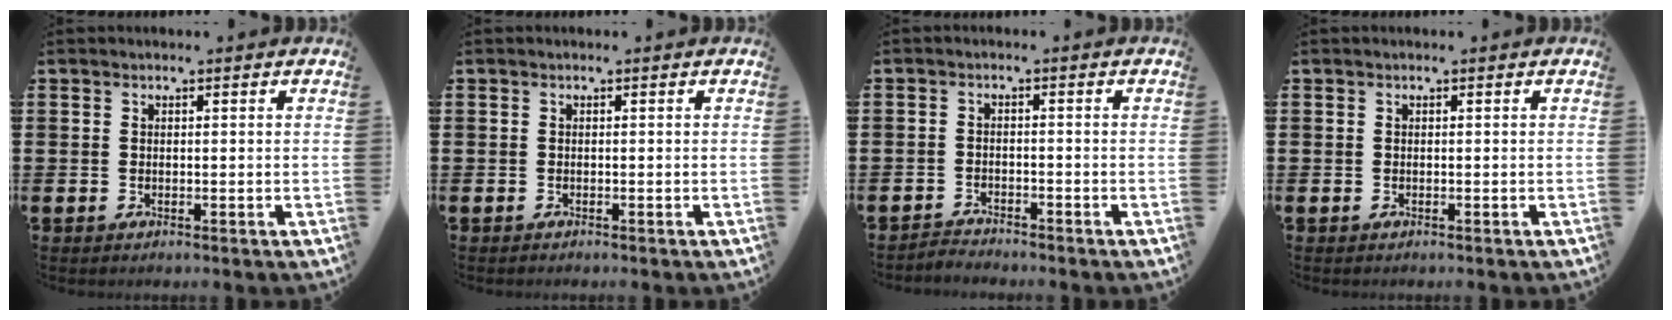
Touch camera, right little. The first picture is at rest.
{"total": 0.0}
{"total": 1.8, "force": [-1.7, 0.0, -0.2], "torque": [0.000, 0.005, -0.038]}
{"total": 0.0}